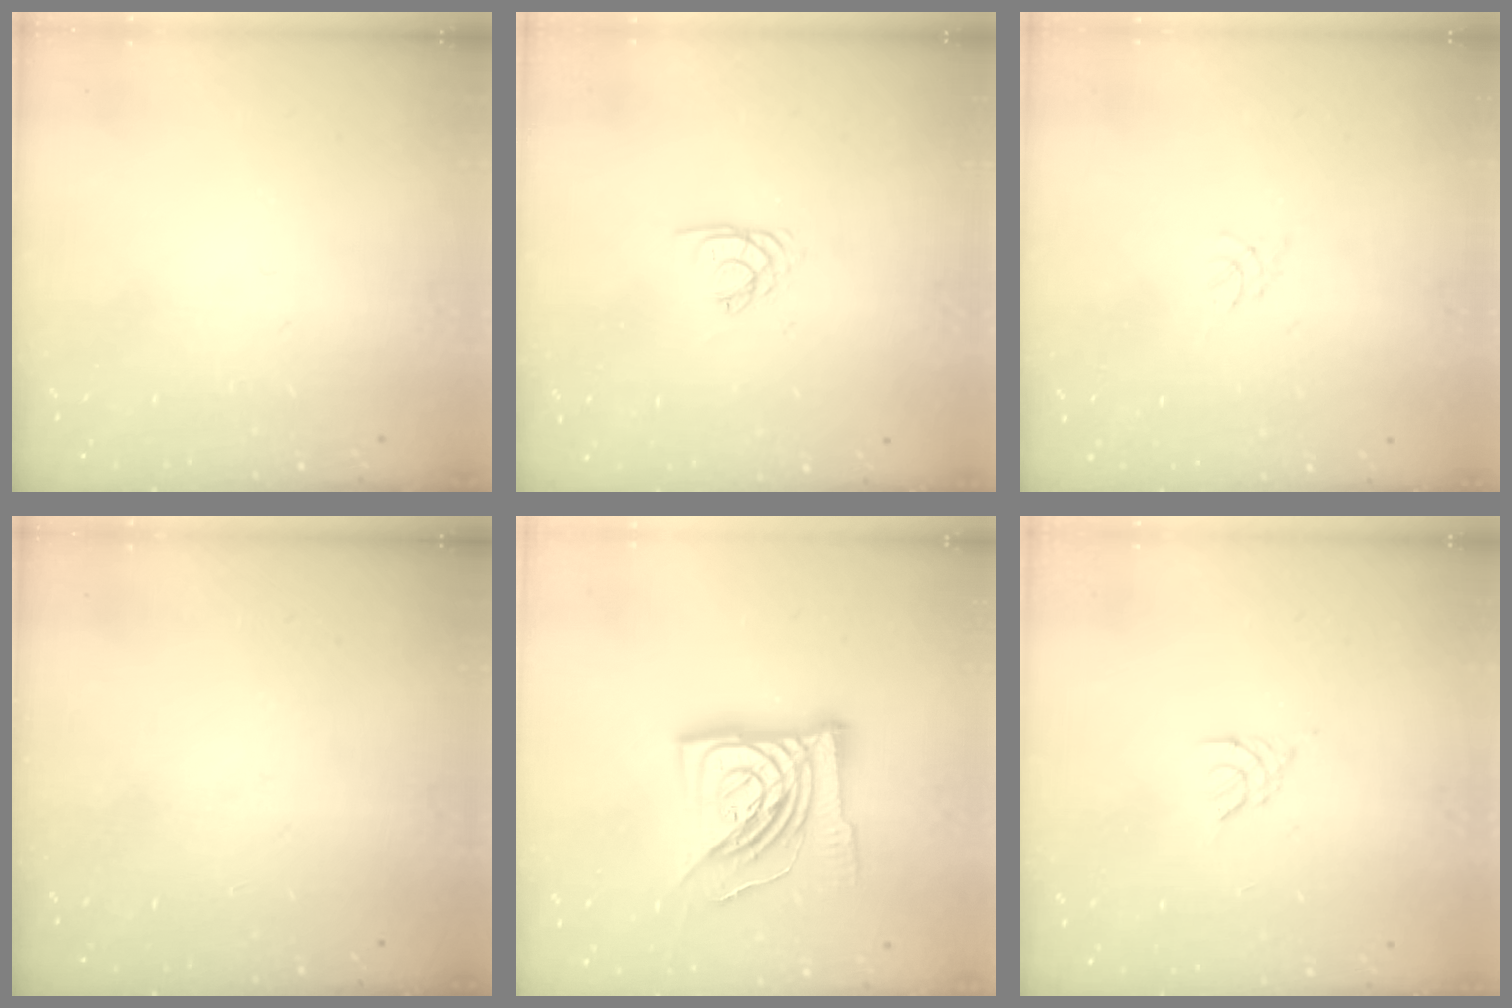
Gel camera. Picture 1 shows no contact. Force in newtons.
{"total": 2.2, "press": 2.2, "slide": 0.2}
{"total": 0.0}
{"total": 0.0}
{"total": 17.6, "press": 17.5, "slide": 1.9}
{"total": 2.6, "press": 2.5, "slide": 0.6}